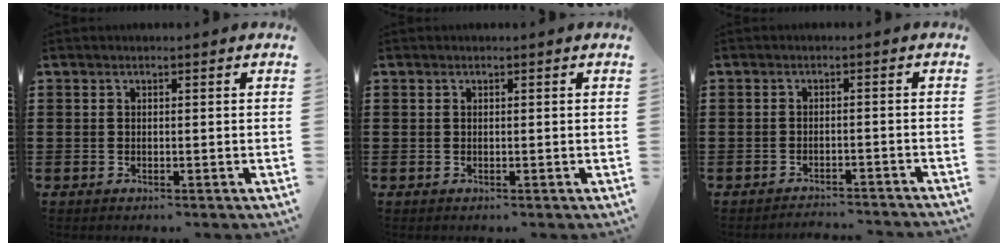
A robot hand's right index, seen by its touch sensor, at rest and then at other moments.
{"total": 0.0}
{"total": 2.5, "force": [-2.4, -0.2, 0.0], "torque": [-0.005, -0.002, -0.053]}